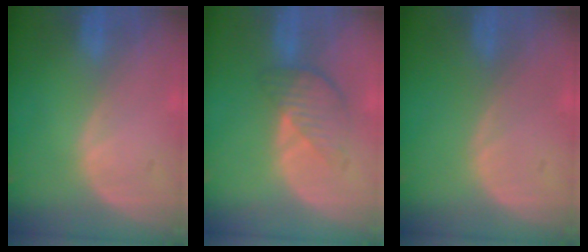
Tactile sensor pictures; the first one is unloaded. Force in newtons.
{"total": 4.6, "press": 4.1, "slide": 2.1}
{"total": 0.0}